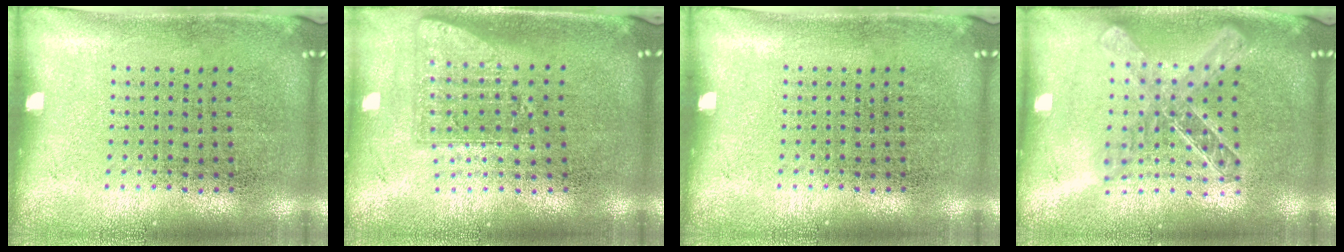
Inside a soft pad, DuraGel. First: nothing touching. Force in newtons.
{"total": 1.6, "press": 1.2, "slide": 1.0}
{"total": 0.0}
{"total": 1.9, "press": 1.6, "slide": 1.0}